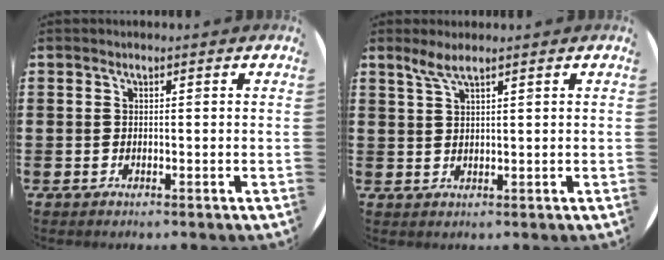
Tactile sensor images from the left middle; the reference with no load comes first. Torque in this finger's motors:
{"motor_torque": [0.43, -0.27, 0.22, 0.04]}